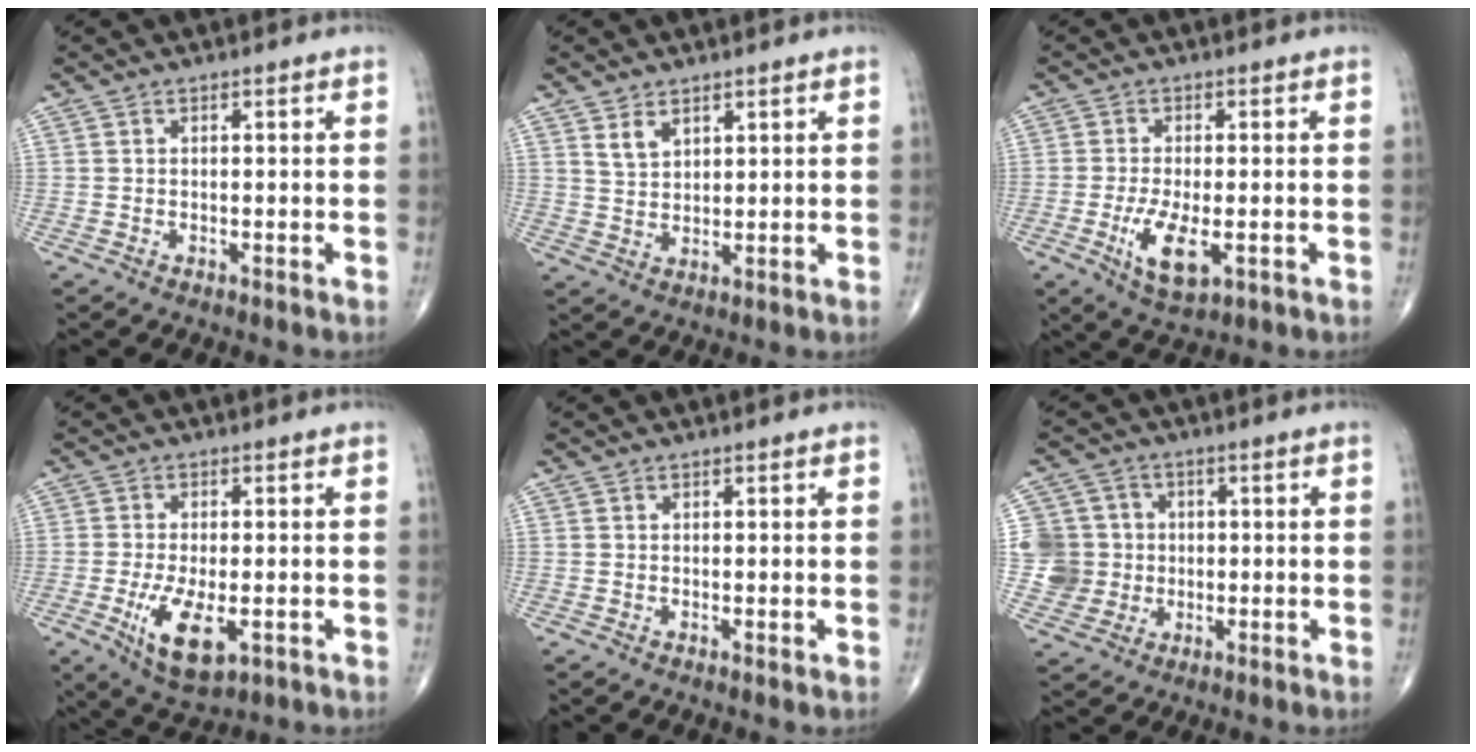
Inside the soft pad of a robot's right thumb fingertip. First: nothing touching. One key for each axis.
{"total": 3.7, "fx": 2.4, "fy": 2.0, "fz": 2.0, "tx": -0.026, "ty": -0.019, "tz": 0.051}
{"total": 7.5, "fx": -2.2, "fy": 3.1, "fz": 6.5, "tx": -0.124, "ty": -0.014, "tz": -0.033}
{"total": 9.2, "fx": -2.8, "fy": 4.0, "fz": 7.8, "tx": -0.143, "ty": -0.016, "tz": -0.039}
{"total": 0.0}
{"total": 8.9, "fx": 0.0, "fy": 8.8, "fz": 1.3, "tx": 0.001, "ty": 0.015, "tz": 0.002}